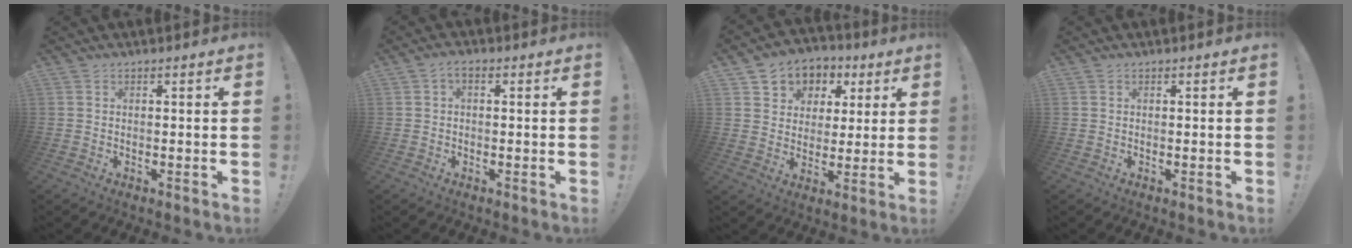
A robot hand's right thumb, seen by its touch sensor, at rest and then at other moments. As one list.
[{"total": 2.2, "force": [-0.2, 1.2, 1.8], "torque": [-0.035, 0.007, -0.003]}, {"total": 7.5, "force": [2.5, 6.9, 1.6], "torque": [-0.016, -0.023, 0.052]}, {"total": 0.0}]